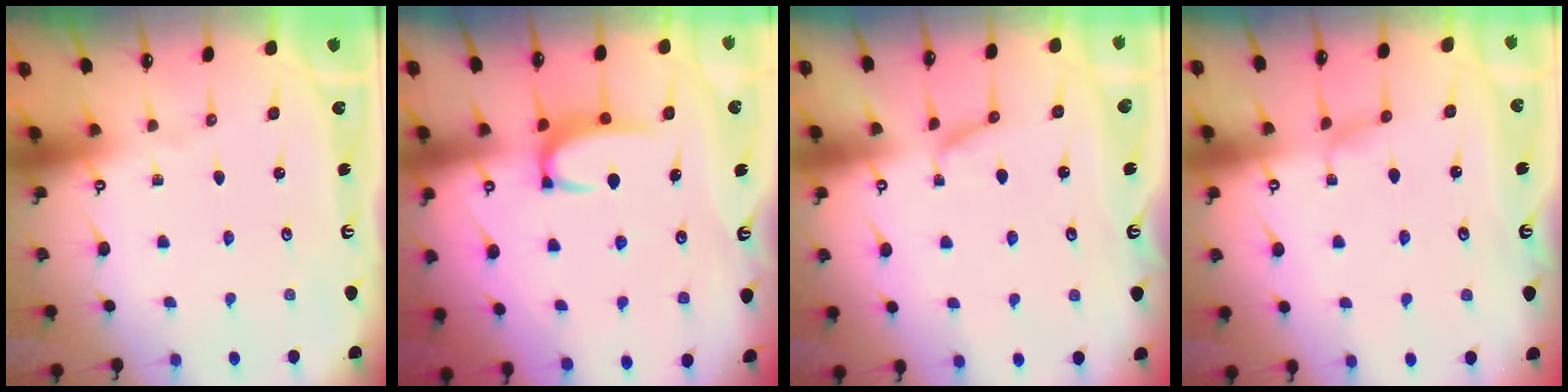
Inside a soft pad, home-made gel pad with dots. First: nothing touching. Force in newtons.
{"total": 3.4, "press": 3.4, "slide": 0.4}
{"total": 1.8, "press": 1.7, "slide": 0.6}
{"total": 1.2, "press": 1.2, "slide": 0.4}